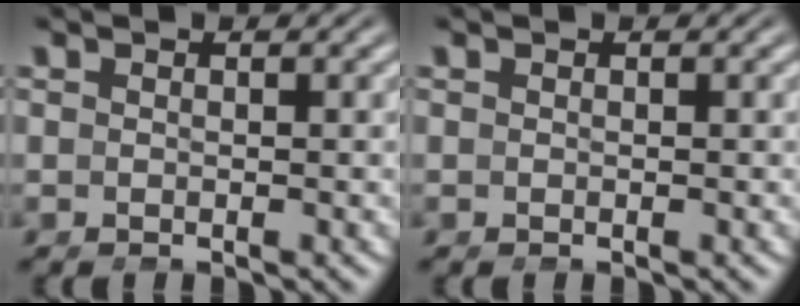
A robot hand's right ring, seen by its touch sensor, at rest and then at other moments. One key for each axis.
{"total": 0.0}